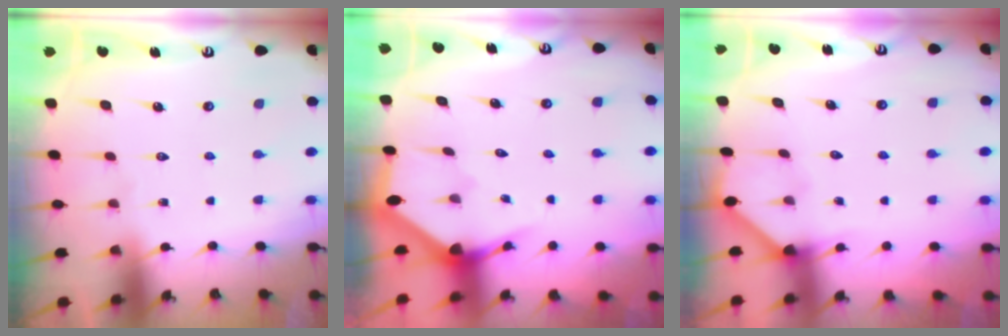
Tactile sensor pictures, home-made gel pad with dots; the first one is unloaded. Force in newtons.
{"total": 3.1, "press": 3.1, "slide": 0.2}
{"total": 2.6, "press": 2.6, "slide": 0.2}